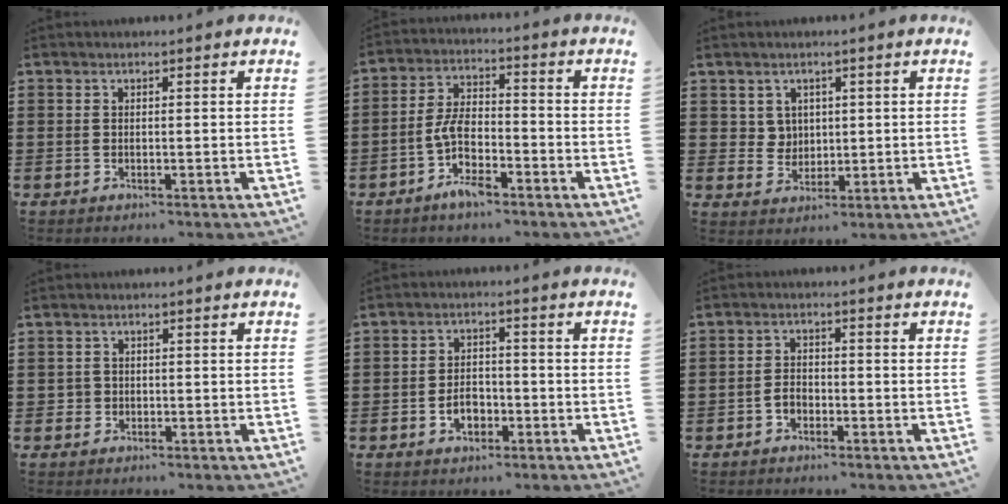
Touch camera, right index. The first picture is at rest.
{"total": 6.6, "force": [-3.1, 2.9, 5.0], "torque": [-0.113, 0.007, -0.064]}
{"total": 3.5, "force": [1.7, 3.0, 0.6], "torque": [-0.026, 0.012, 0.032]}
{"total": 1.4, "force": [-0.3, 1.3, 0.4], "torque": [-0.009, 0.005, -0.007]}
{"total": 3.9, "force": [-1.4, 2.5, 2.5], "torque": [-0.041, 0.001, -0.028]}
{"total": 2.0, "force": [-1.0, 1.3, 1.2], "torque": [-0.025, 0.003, -0.022]}